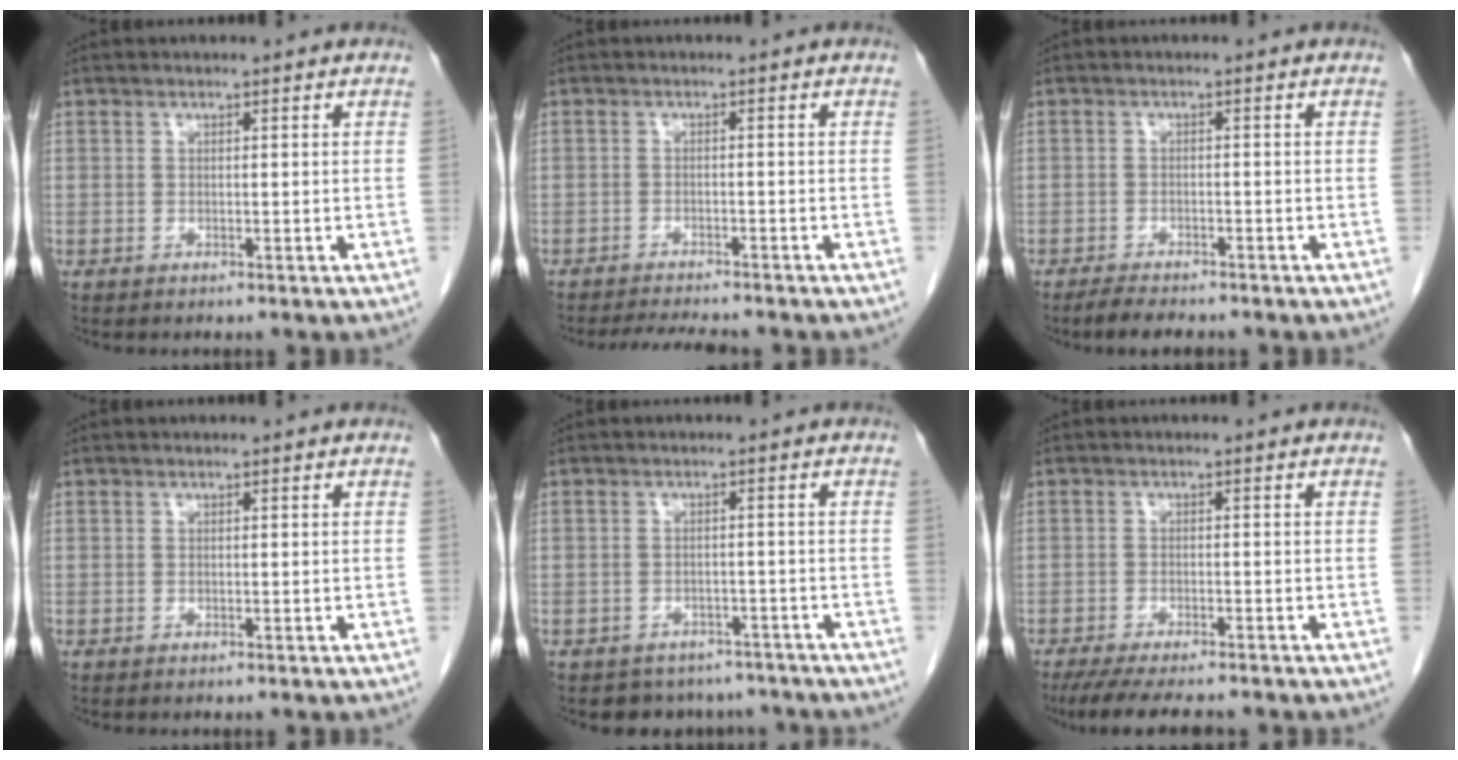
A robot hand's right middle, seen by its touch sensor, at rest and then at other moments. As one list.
[{"total": 6.1, "force": [-5.6, 0.5, 2.3], "torque": [-0.037, -0.014, -0.086]}, {"total": 3.5, "force": [-3.1, 0.7, 1.5], "torque": [-0.034, -0.010, -0.051]}, {"total": 0.0}, {"total": 6.5, "force": [-5.6, 3.4, 0.2], "torque": [0.003, 0.011, -0.064]}, {"total": 9.8, "force": [-8.4, 1.6, 4.8], "torque": [-0.074, -0.019, -0.126]}]